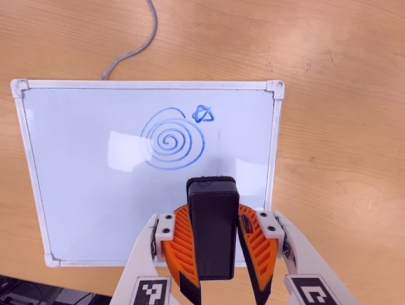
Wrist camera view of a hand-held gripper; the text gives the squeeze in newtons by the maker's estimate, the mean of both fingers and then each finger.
{"total": 11.5, "left": 9.4, "right": 13.6}